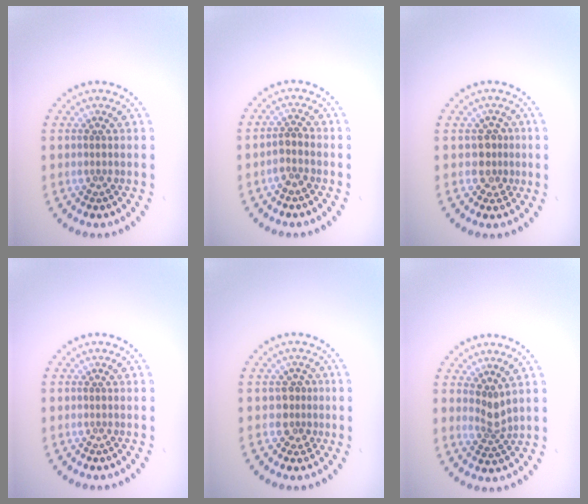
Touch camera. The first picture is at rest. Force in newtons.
{"total": 1.8, "press": 1.5, "slide": 1.0}
{"total": 2.1, "press": 1.7, "slide": 1.2}
{"total": 0.0}
{"total": 2.0, "press": 1.6, "slide": 1.2}
{"total": 2.0, "press": 1.4, "slide": 1.5}